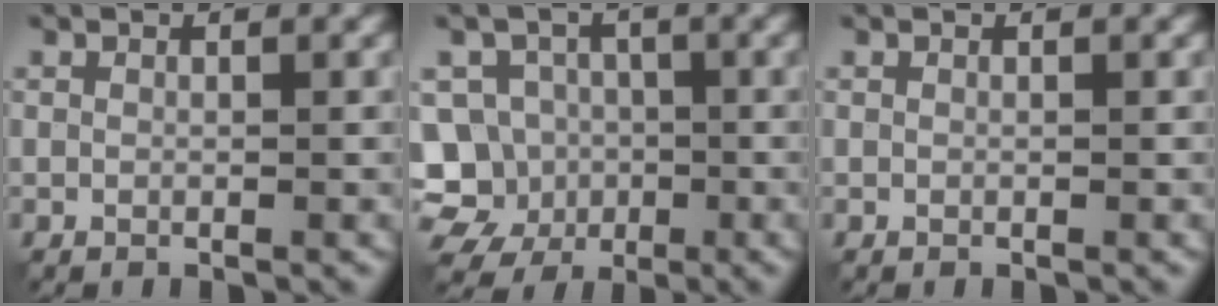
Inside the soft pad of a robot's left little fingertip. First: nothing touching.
{"total": 8.9, "force": [-3.3, 8.0, 2.0], "torque": [-0.035, 0.003, -0.074]}
{"total": 0.0}